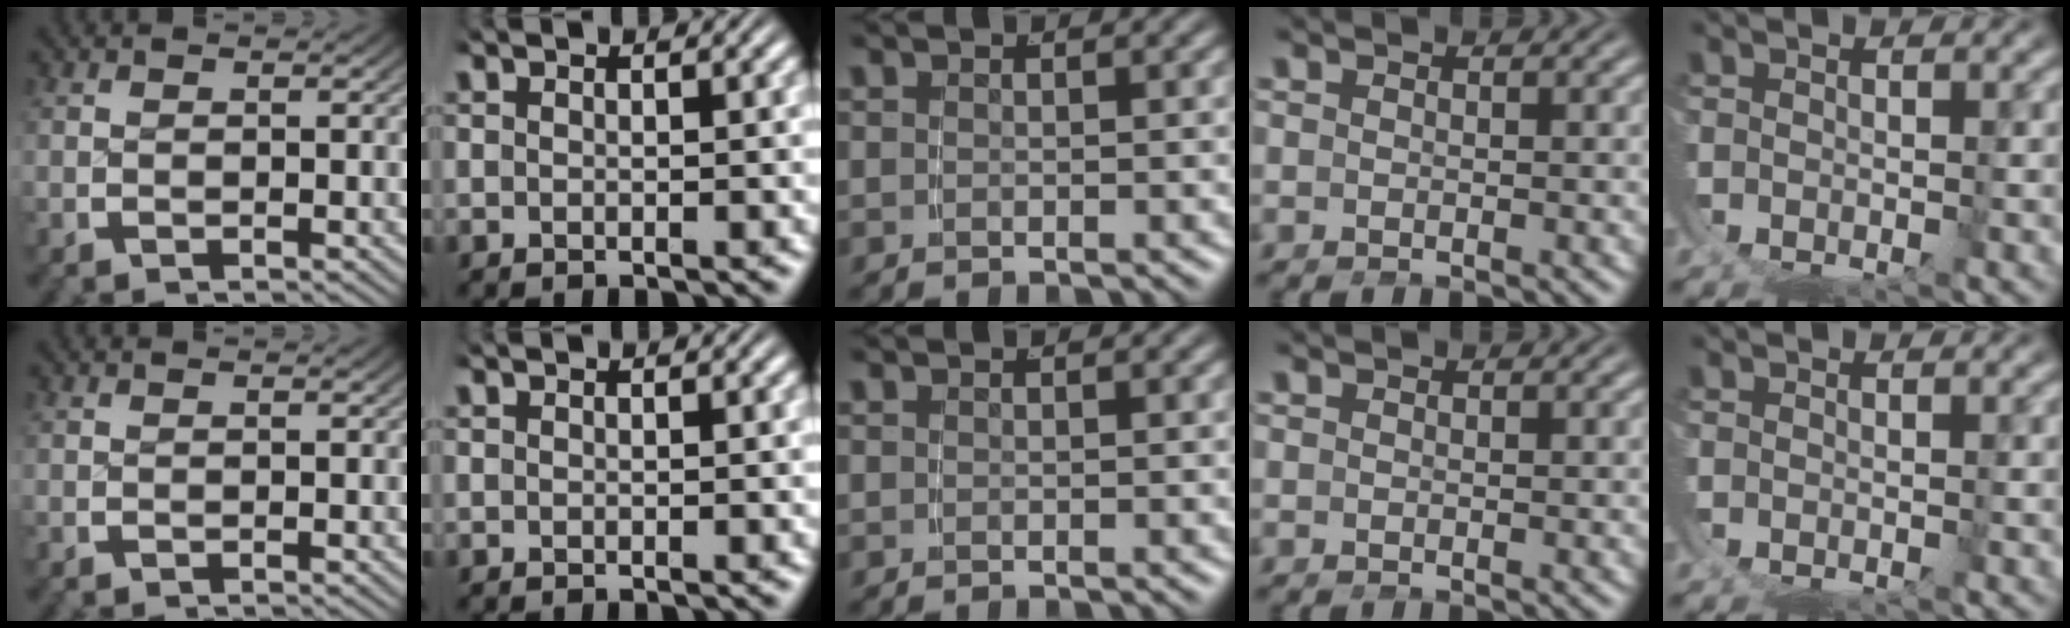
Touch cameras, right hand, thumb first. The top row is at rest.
{}